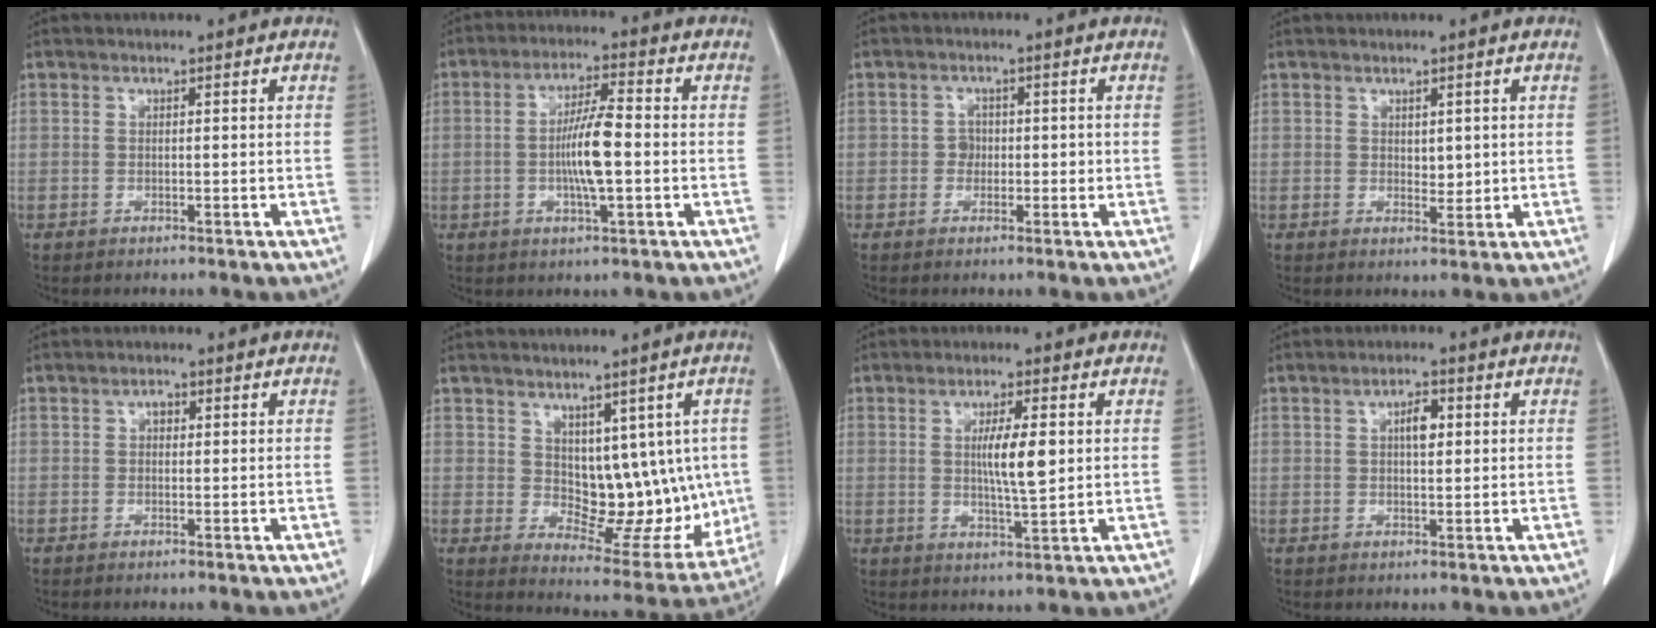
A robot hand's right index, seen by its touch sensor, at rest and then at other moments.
{"total": 7.7, "force": [-0.8, 1.0, 7.6], "torque": [-0.142, 0.003, -0.016]}
{"total": 2.1, "force": [-0.1, 1.9, 0.8], "torque": [-0.003, 0.009, -0.001]}
{"total": 2.0, "force": [0.5, 1.2, 1.5], "torque": [-0.021, -0.007, 0.009]}
{"total": 1.2, "force": [0.3, 0.9, 0.8], "torque": [-0.008, 0.006, 0.002]}
{"total": 12.0, "force": [1.5, 7.0, 9.7], "torque": [-0.101, 0.008, 0.046]}
{"total": 6.3, "force": [0.9, 0.8, 6.2], "torque": [-0.111, -0.003, 0.018]}
{"total": 3.3, "force": [0.8, 1.2, 2.9], "torque": [-0.051, 0.003, 0.010]}